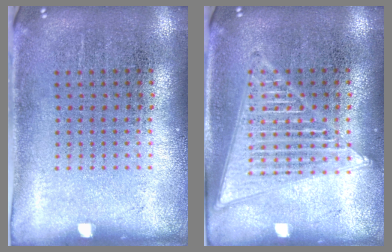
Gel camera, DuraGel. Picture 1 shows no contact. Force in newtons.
{"total": 2.0, "press": 2.0, "slide": 0.2}